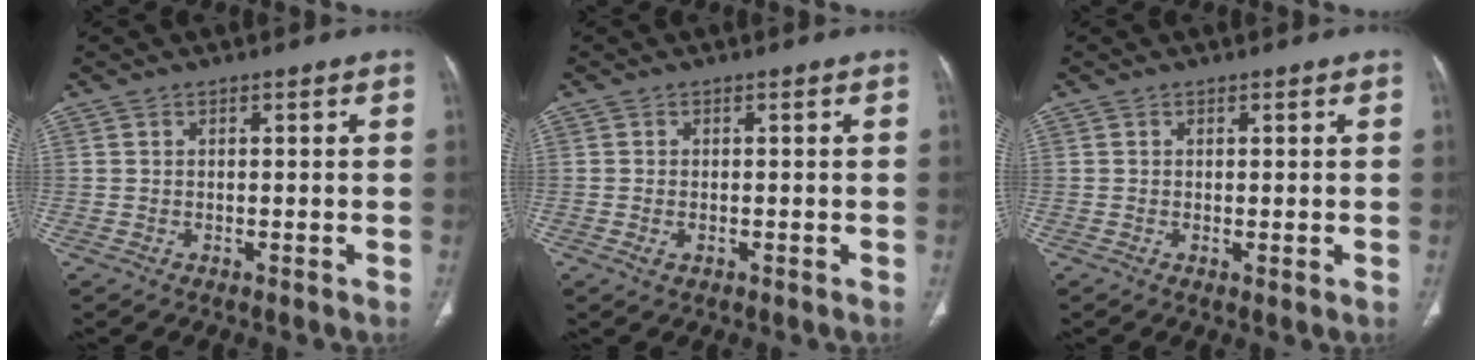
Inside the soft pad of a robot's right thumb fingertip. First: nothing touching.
{"total": 1.4, "force": [-0.4, 0.9, 1.0], "torque": [-0.024, 0.003, -0.005]}
{"total": 0.6, "force": [0.1, 0.1, 0.5], "torque": [-0.015, -0.005, 0.002]}